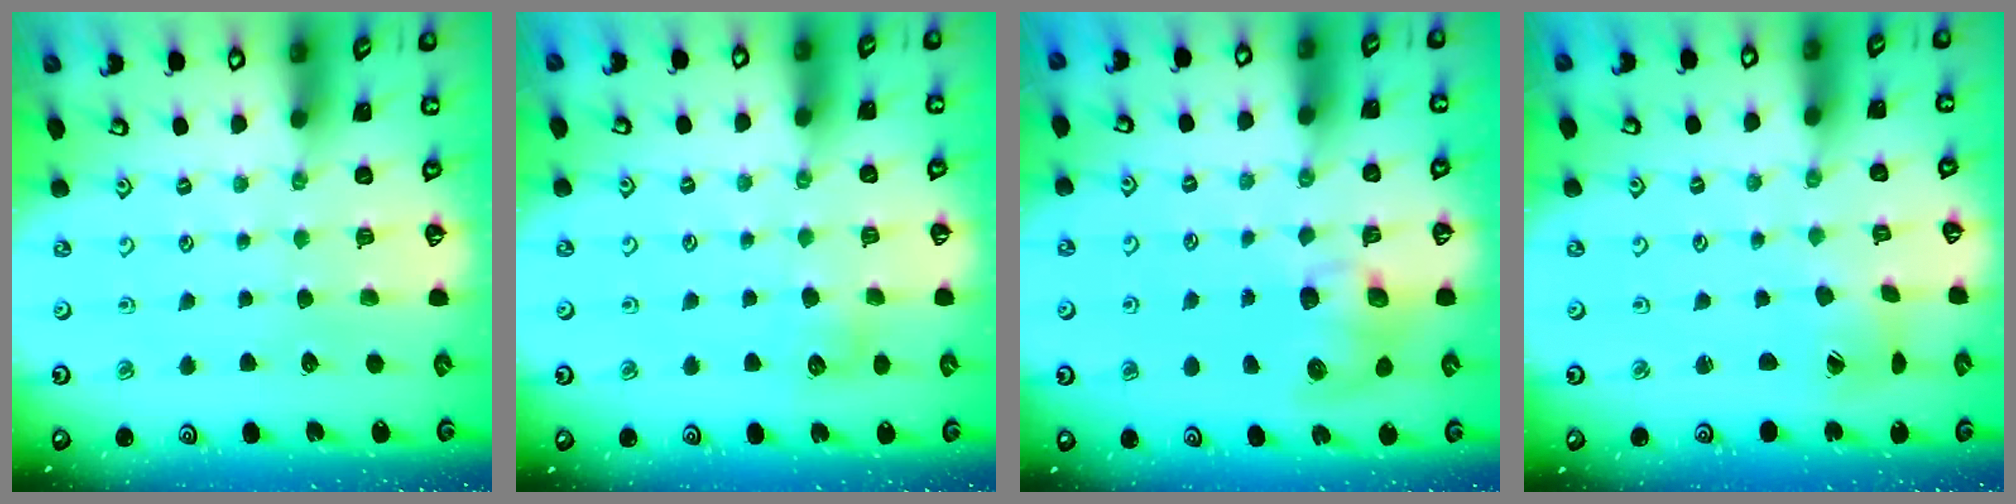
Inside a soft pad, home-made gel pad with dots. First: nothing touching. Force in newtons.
{"total": 7.0, "press": 7.0, "slide": 0.7}
{"total": 8.2, "press": 8.1, "slide": 1.2}
{"total": 3.0, "press": 3.0, "slide": 0.5}